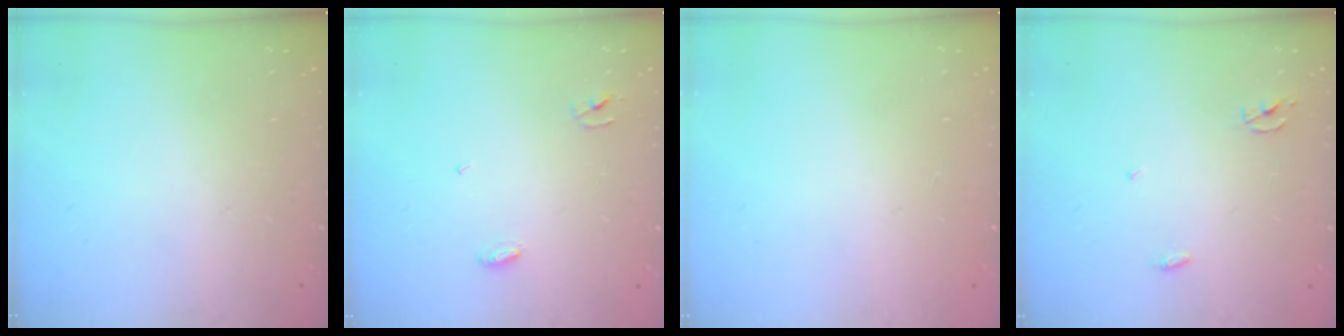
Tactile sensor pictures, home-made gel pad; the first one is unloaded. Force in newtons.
{"total": 3.2, "press": 3.2, "slide": 0.3}
{"total": 1.1, "press": 0.9, "slide": 0.6}
{"total": 2.3, "press": 2.3, "slide": 0.1}